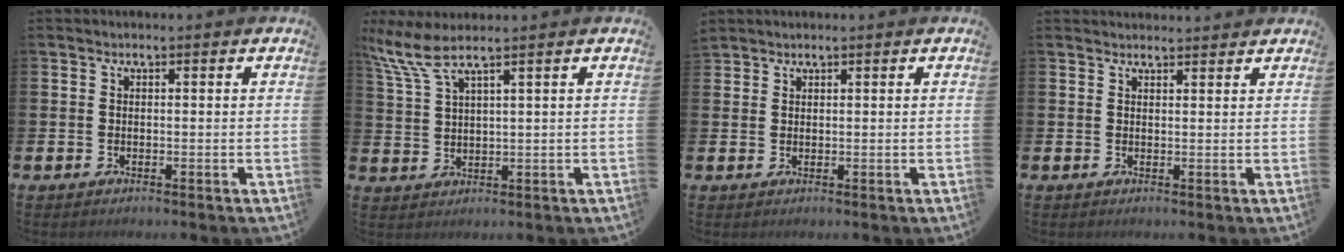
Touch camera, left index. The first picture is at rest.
{"total": 5.5, "force": [4.3, 0.4, 3.4], "torque": [-0.077, -0.011, 0.075]}
{"total": 1.5, "force": [1.4, 0.4, -0.1], "torque": [0.010, -0.001, 0.025]}
{"total": 1.6, "force": [1.6, 0.1, -0.1], "torque": [0.012, -0.010, 0.028]}